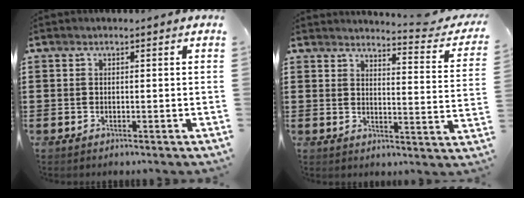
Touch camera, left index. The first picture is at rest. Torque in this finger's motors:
{"motor_torque": [-0.68, -1.46, 0.19, 0.03]}